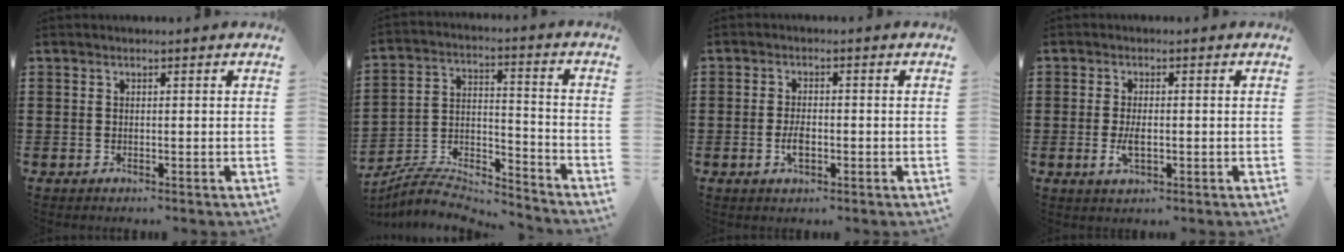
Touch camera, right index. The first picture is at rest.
{"total": 7.6, "force": [-7.3, 1.2, 1.9], "torque": [-0.038, 0.003, -0.147]}
{"total": 3.1, "force": [-0.9, 1.3, 2.7], "torque": [-0.057, -0.001, -0.018]}
{"total": 3.2, "force": [-0.5, 1.3, 2.8], "torque": [-0.066, -0.006, -0.013]}